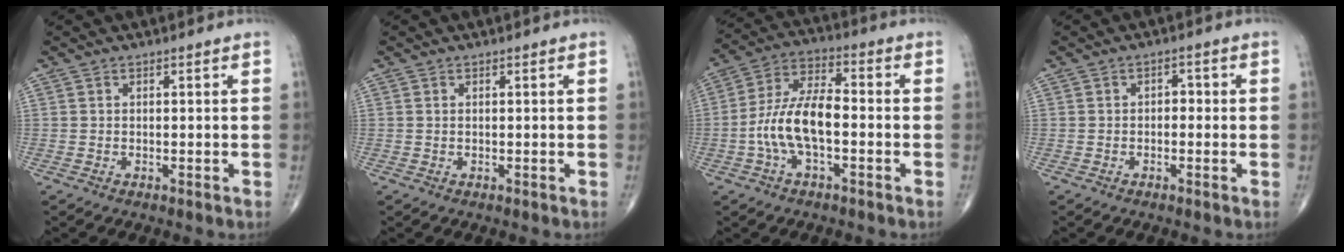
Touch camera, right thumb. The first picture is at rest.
{"total": 0.0}
{"total": 11.5, "force": [-2.3, 5.2, 10.0], "torque": [-0.202, 0.040, -0.050]}
{"total": 1.8, "force": [-0.3, 1.3, 1.2], "torque": [-0.001, 0.009, -0.013]}